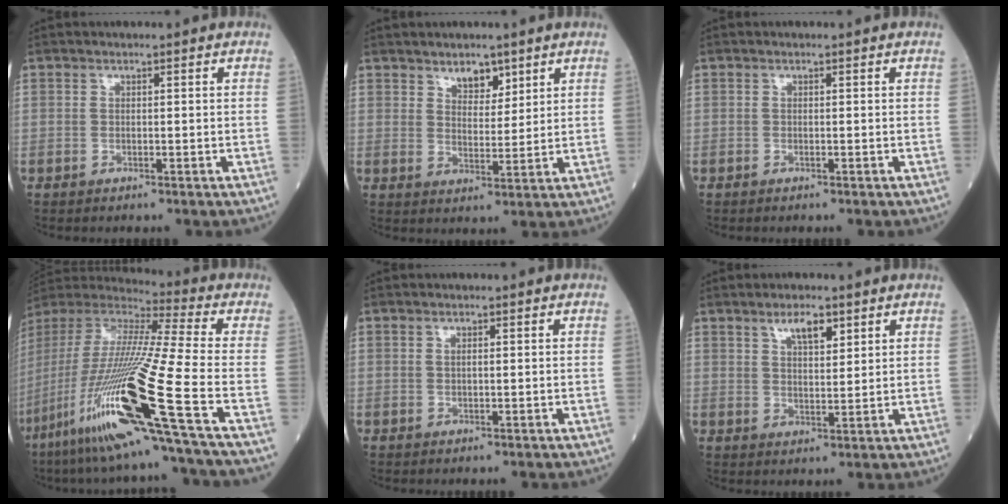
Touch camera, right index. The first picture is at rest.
{"total": 4.2, "force": [3.0, 2.1, 2.1], "torque": [-0.028, -0.003, 0.052]}
{"total": 0.0}
{"total": 26.7, "force": [-11.7, -1.0, 24.0], "torque": [-0.486, -0.060, -0.223]}
{"total": 0.7, "force": [0.2, 0.2, 0.7], "torque": [-0.014, 0.000, 0.003]}
{"total": 4.5, "force": [2.8, 1.4, 3.2], "torque": [-0.059, 0.001, 0.049]}